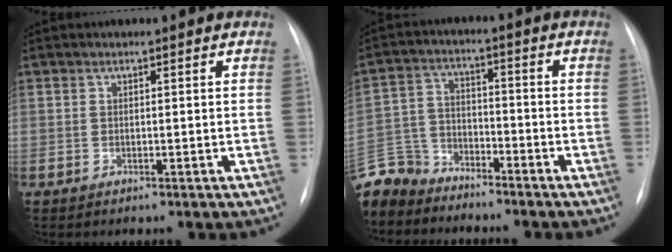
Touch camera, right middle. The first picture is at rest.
{"total": 10.5, "force": [-9.7, 4.1, 0.7], "torque": [-0.029, 0.010, -0.189]}